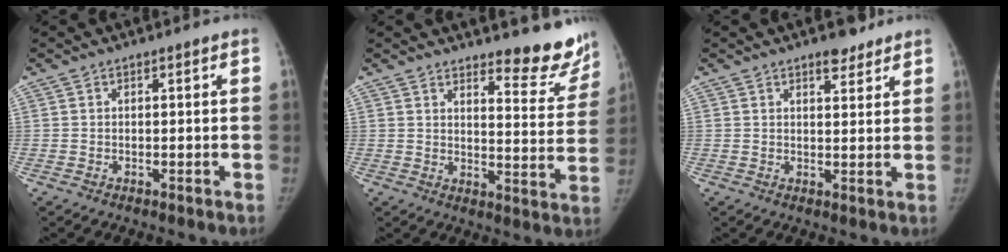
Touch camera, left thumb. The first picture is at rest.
{"total": 12.0, "force": [10.6, 2.9, 4.8], "torque": [-0.021, -0.097, 0.124]}
{"total": 4.3, "force": [3.2, 1.9, 2.2], "torque": [-0.016, -0.019, 0.046]}